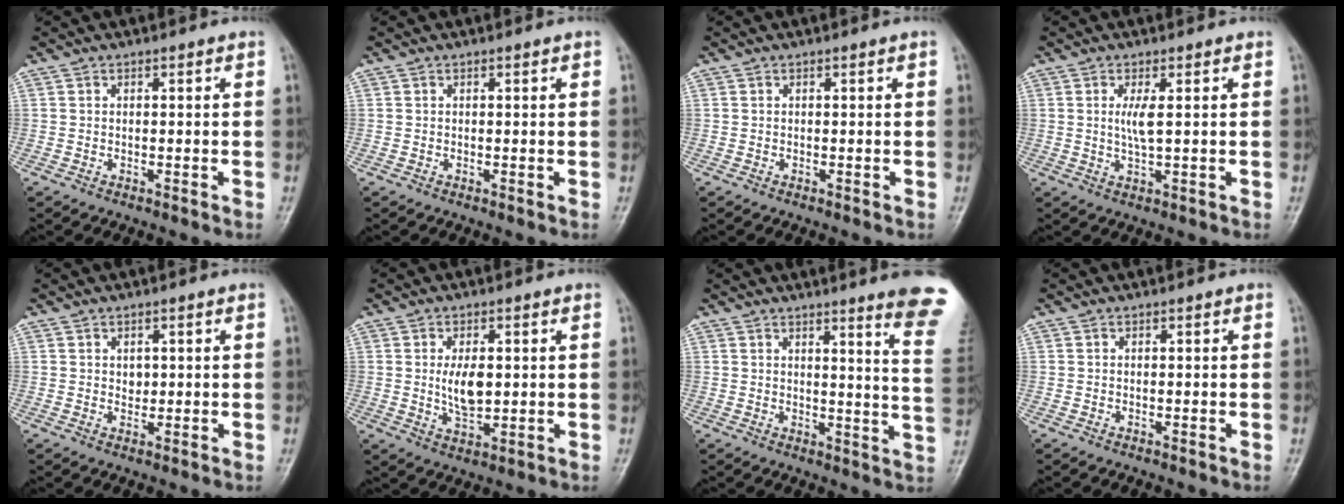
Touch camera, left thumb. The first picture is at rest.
{"total": 0.6, "force": [0.3, 0.1, 0.5], "torque": [-0.006, 0.000, 0.002]}
{"total": 0.0}
{"total": 3.4, "force": [0.8, 0.6, 3.2], "torque": [-0.068, -0.010, 0.019]}
{"total": 1.7, "force": [0.5, 1.3, 1.0], "torque": [-0.006, -0.003, 0.010]}
{"total": 6.3, "force": [0.7, 3.3, 5.4], "torque": [-0.087, -0.011, 0.015]}
{"total": 13.3, "force": [9.9, 0.1, 8.9], "torque": [-0.090, -0.079, 0.102]}
{"total": 0.0}